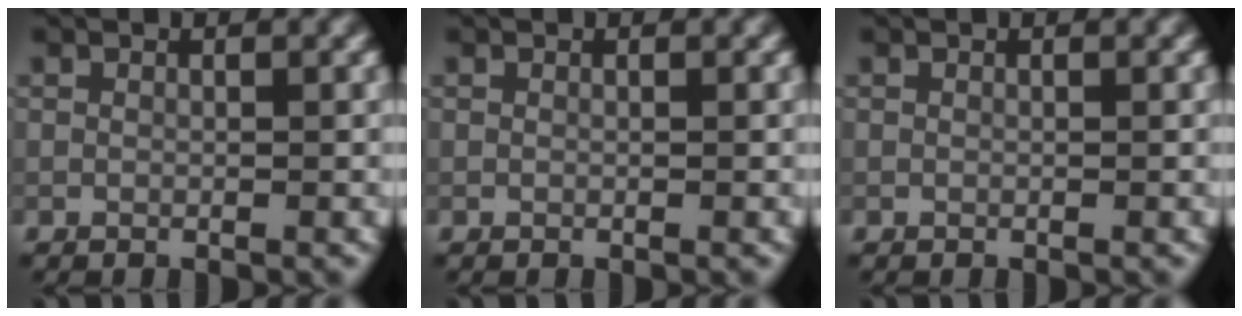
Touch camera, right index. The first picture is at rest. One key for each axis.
{"total": 0.0}
{"total": 0.0}